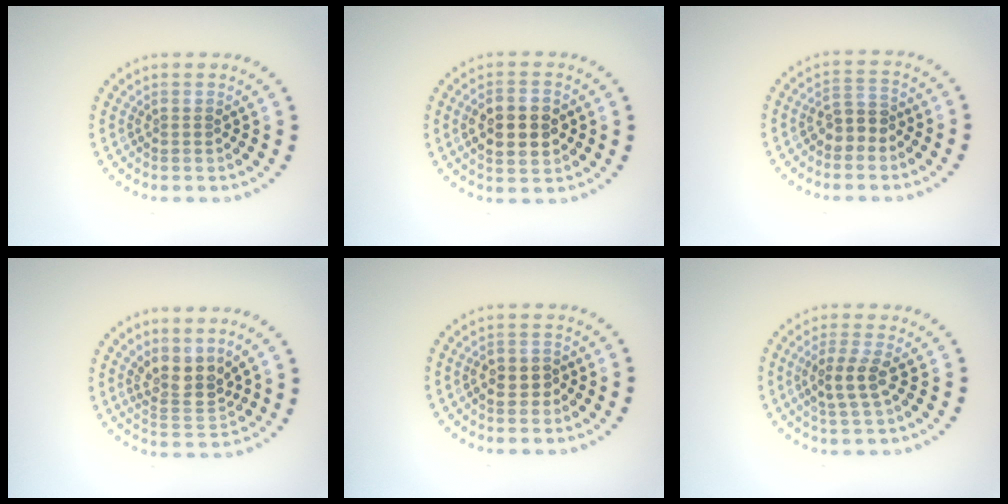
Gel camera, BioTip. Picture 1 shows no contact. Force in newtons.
{"total": 5.1, "press": 5.1, "slide": 0.3}
{"total": 2.6, "press": 2.4, "slide": 0.9}
{"total": 3.1, "press": 2.5, "slide": 1.9}
{"total": 2.1, "press": 2.0, "slide": 0.6}
{"total": 2.9, "press": 2.7, "slide": 1.2}